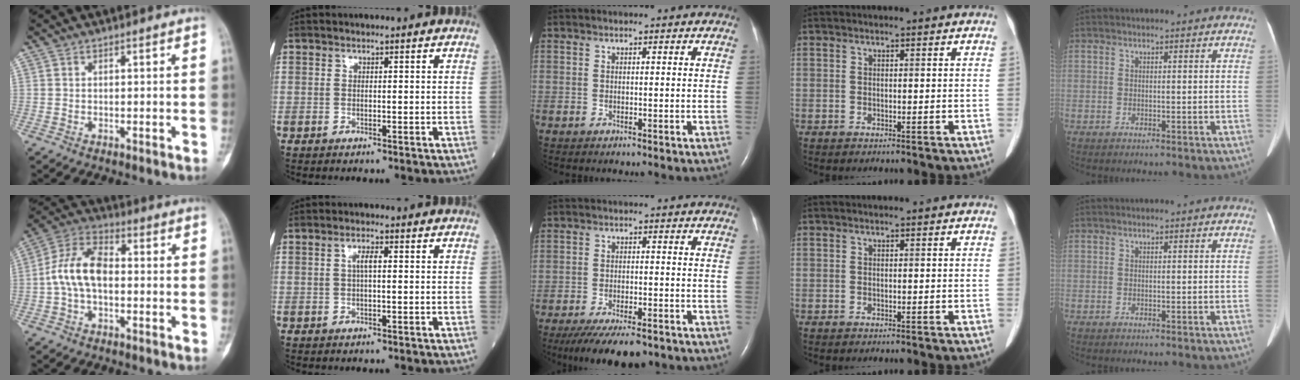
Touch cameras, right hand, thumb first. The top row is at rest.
{"thumb": {"total": 10.3, "force": [-0.8, 6.2, 8.3], "torque": [-0.159, 0.034, -0.025]}, "index": {"total": 2.1, "force": [0.3, 0.4, 2.0], "torque": [-0.041, 0.003, 0.004]}, "middle": {"total": 11.2, "force": [-8.7, 3.2, 6.2], "torque": [-0.098, -0.015, -0.132]}}